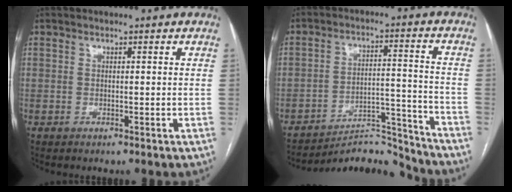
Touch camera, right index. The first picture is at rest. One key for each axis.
{"total": 10.7, "fx": -10.7, "fy": 1.0, "fz": -0.3, "tx": 0.017, "ty": 0.042, "tz": -0.168}